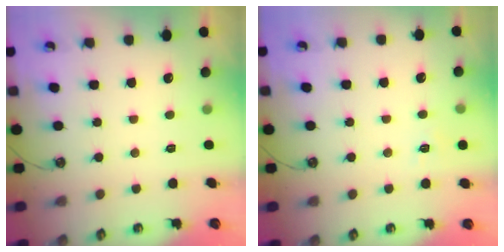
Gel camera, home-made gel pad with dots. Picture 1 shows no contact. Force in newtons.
{"total": 5.4, "press": 5.4, "slide": 0.6}